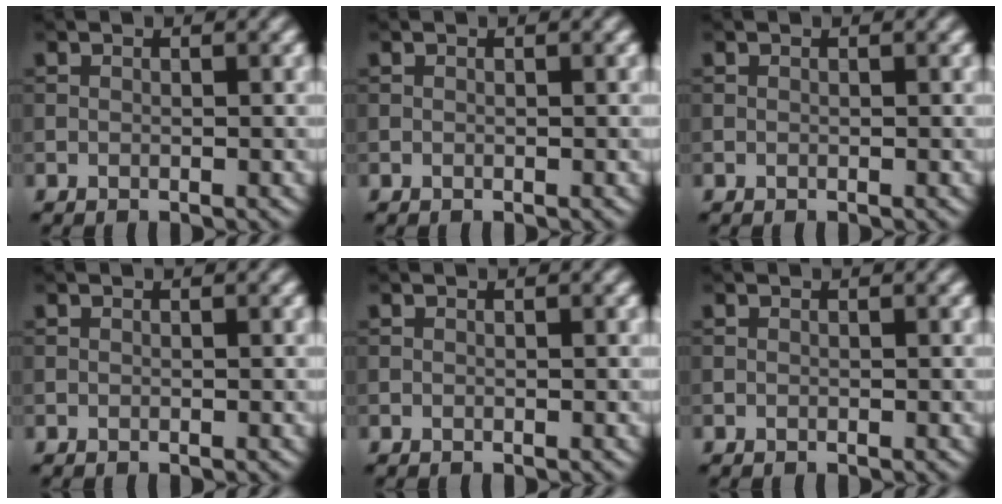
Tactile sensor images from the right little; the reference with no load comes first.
{"total": 0.0}
{"total": 0.0}
{"total": 0.0}
{"total": 0.0}
{"total": 0.0}